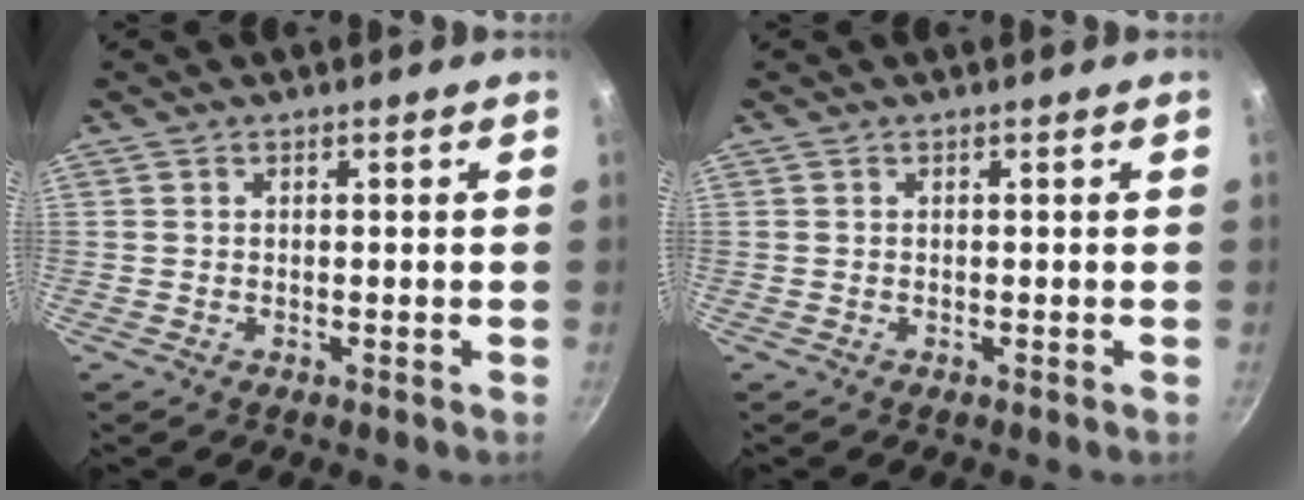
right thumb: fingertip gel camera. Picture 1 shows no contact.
{"total": 0.0}